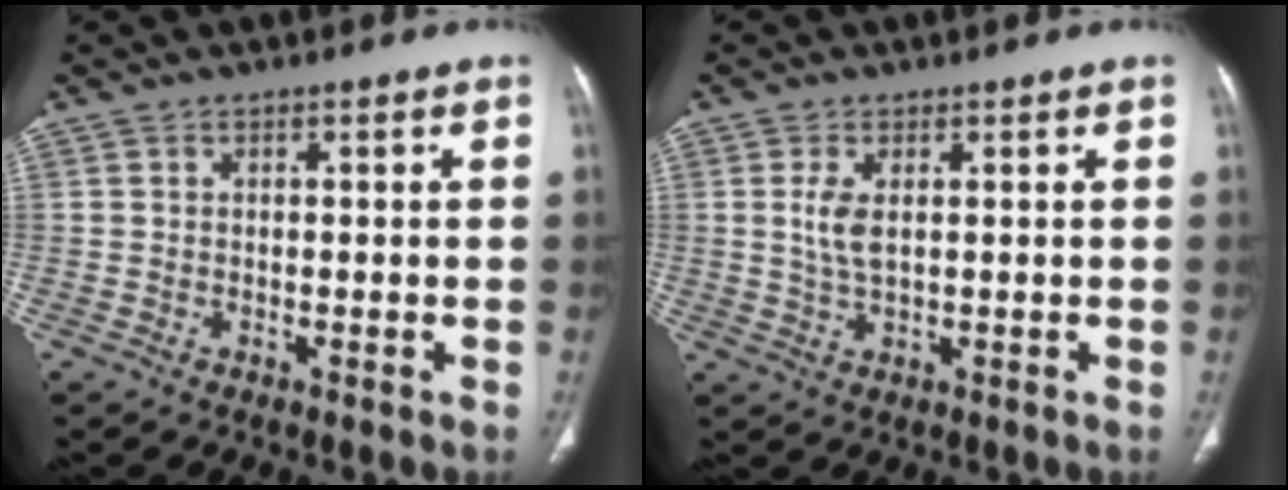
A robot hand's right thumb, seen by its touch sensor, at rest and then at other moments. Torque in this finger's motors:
{"motor_torque": [1.01, 0.71, 0.62, -0.91, 0.32]}